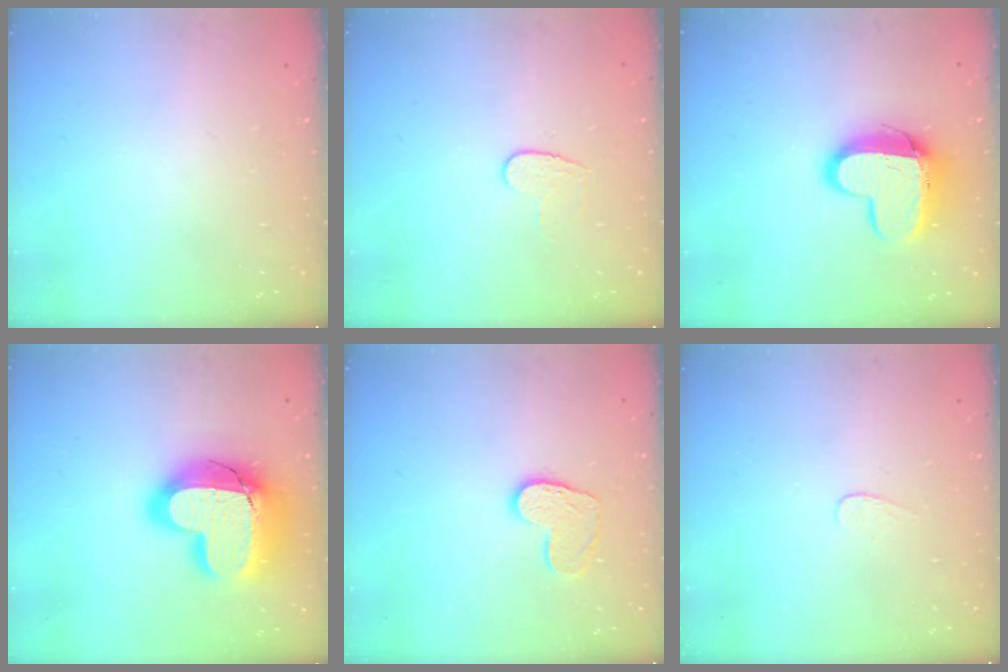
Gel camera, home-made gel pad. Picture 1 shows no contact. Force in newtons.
{"total": 6.6, "press": 6.6, "slide": 0.6}
{"total": 12.8, "press": 12.7, "slide": 1.4}
{"total": 23.0, "press": 22.9, "slide": 1.6}
{"total": 9.5, "press": 9.5, "slide": 0.7}
{"total": 3.1, "press": 3.0, "slide": 0.3}